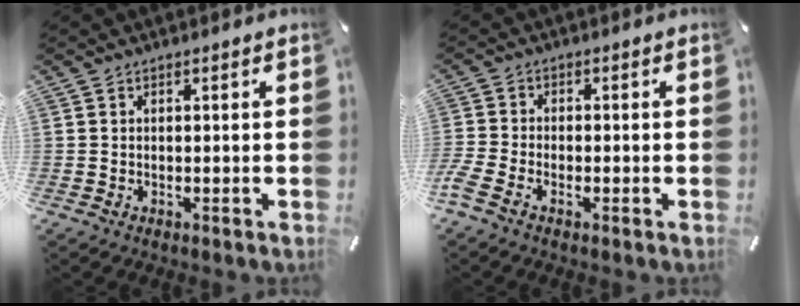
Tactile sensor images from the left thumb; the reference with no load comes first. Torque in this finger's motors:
{"motor_torque": [0.02, 0.26, 0.42, 0.65, 0.13]}